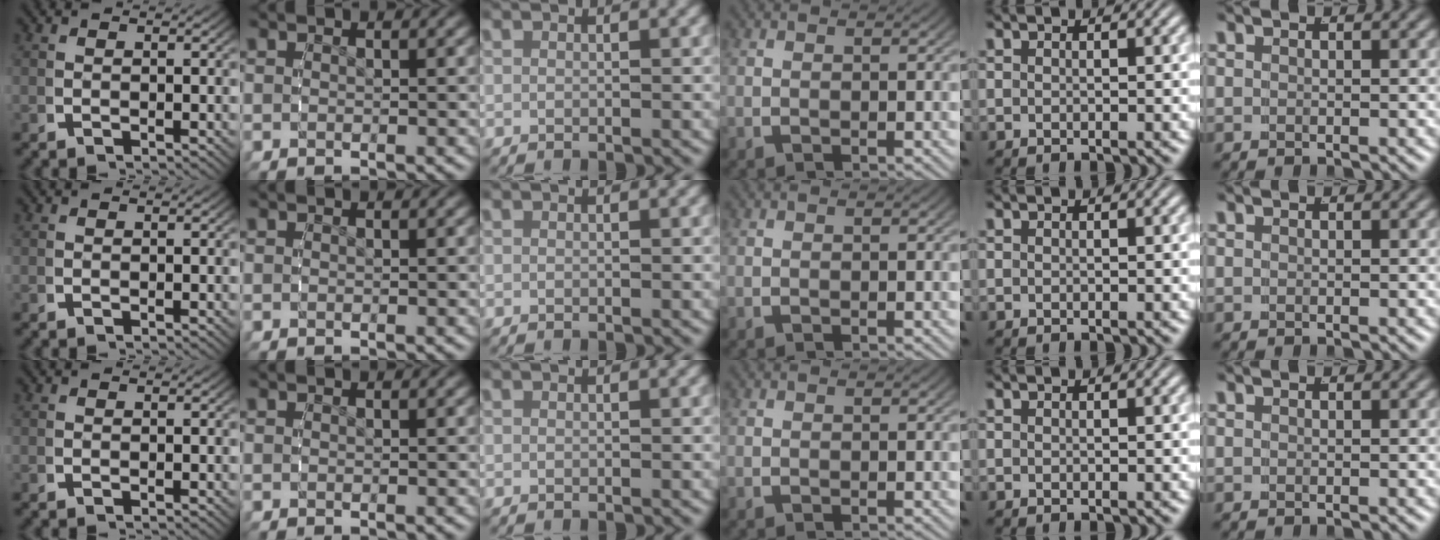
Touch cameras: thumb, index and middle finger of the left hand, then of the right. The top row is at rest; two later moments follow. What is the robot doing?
{"motion": "reach", "object": "jewelry box"}